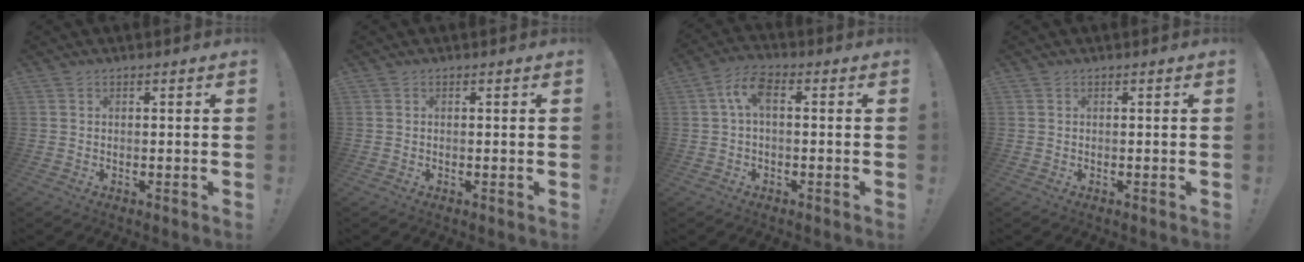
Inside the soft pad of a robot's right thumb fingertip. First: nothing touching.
{"total": 0.0}
{"total": 6.4, "force": [1.0, 2.7, 5.8], "torque": [-0.120, 0.001, 0.018]}
{"total": 0.0}